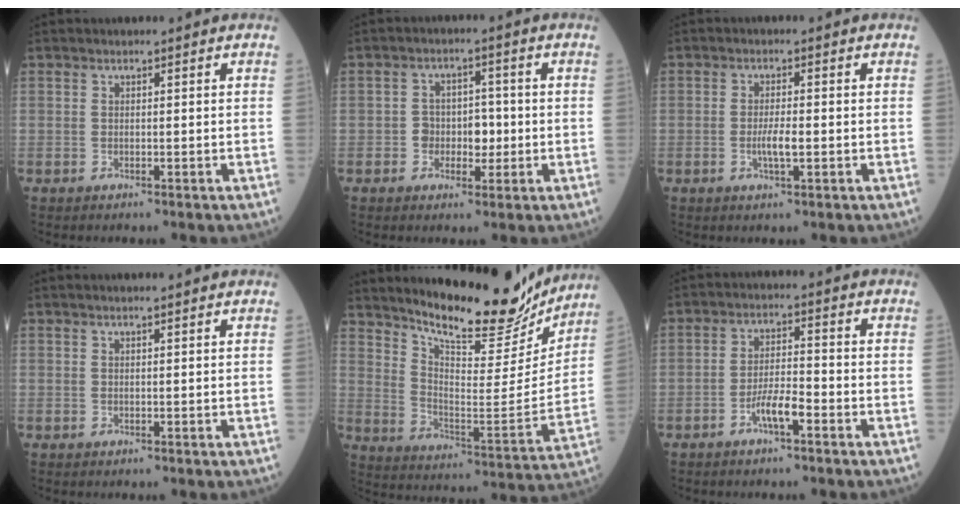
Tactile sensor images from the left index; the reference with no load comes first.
{"total": 4.7, "force": [-0.9, 3.3, 3.3], "torque": [-0.048, 0.013, -0.014]}
{"total": 3.1, "force": [-0.7, 0.6, 3.0], "torque": [-0.061, -0.001, -0.012]}
{"total": 1.7, "force": [1.4, -0.2, 0.9], "torque": [-0.013, 0.012, 0.023]}
{"total": 19.1, "force": [17.1, 3.6, 7.8], "torque": [-0.127, -0.041, 0.254]}
{"total": 4.5, "force": [-2.5, 0.8, 3.7], "torque": [-0.073, 0.003, -0.050]}